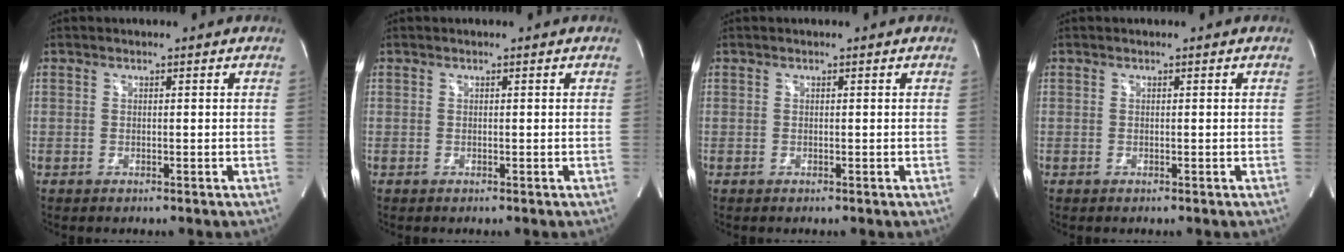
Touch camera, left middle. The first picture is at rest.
{"total": 0.0}
{"total": 0.0}
{"total": 0.0}